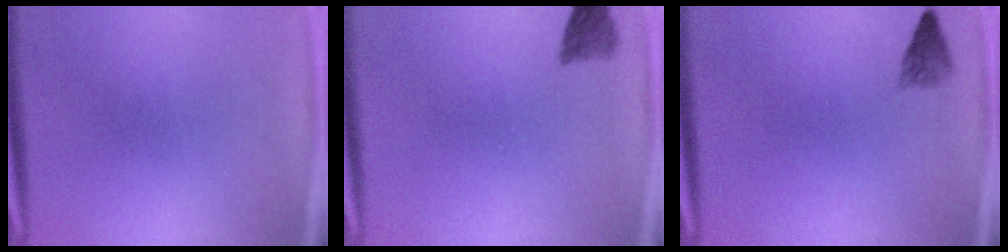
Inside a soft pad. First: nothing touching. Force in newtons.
{"total": 2.5}
{"total": 1.8}